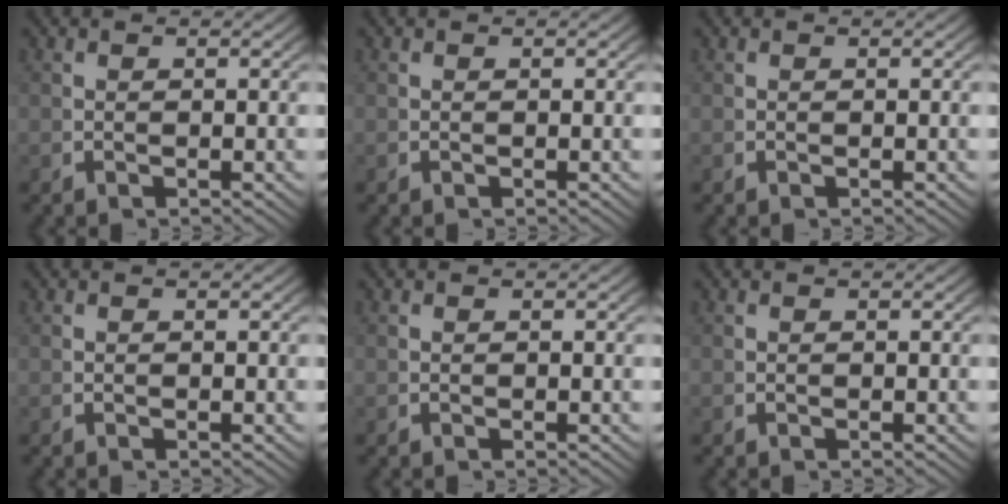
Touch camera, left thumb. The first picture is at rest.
{"total": 0.0}
{"total": 0.0}
{"total": 0.0}
{"total": 0.0}
{"total": 0.0}